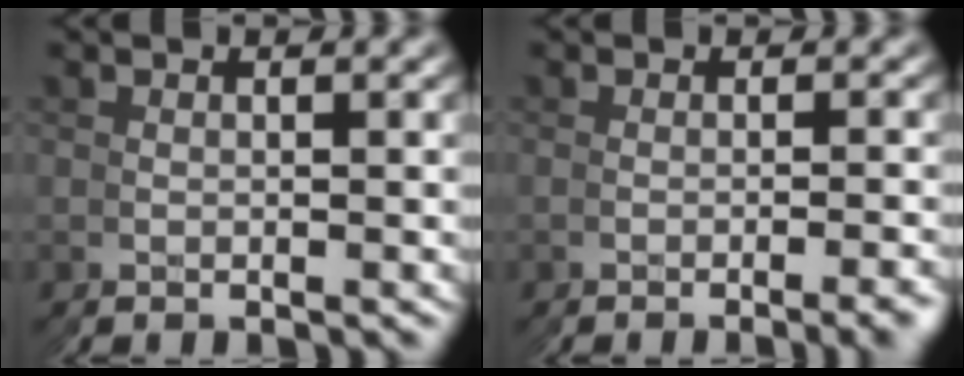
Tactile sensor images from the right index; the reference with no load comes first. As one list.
[{"total": 1.3, "force": [-0.8, -1.0, 0.3], "torque": [0.001, 0.012, -0.017]}]